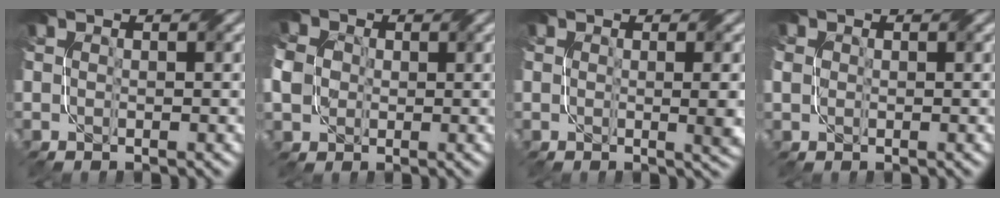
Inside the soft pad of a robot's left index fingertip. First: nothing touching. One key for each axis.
{"total": 6.0, "fx": 0.5, "fy": 5.1, "fz": 3.2, "tx": -0.087, "ty": 0.018, "tz": 0.003}
{"total": 2.4, "fx": 0.2, "fy": 0.7, "fz": 2.3, "tx": -0.032, "ty": -0.004, "tz": 0.007}
{"total": 1.7, "fx": 0.5, "fy": 1.5, "fz": 0.6, "tx": -0.019, "ty": 0.004, "tz": 0.005}